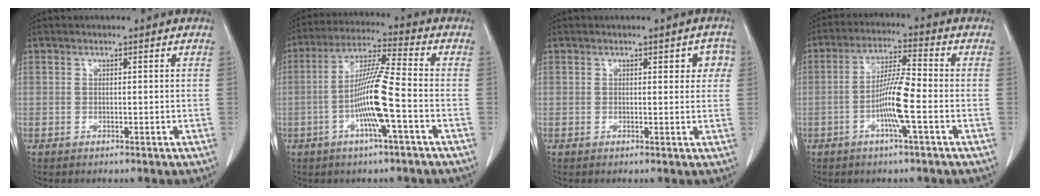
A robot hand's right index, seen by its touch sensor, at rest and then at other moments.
{"total": 10.7, "force": [-2.9, -0.2, 10.3], "torque": [-0.200, 0.002, -0.060]}
{"total": 3.1, "force": [1.0, 1.5, 2.5], "torque": [-0.017, 0.009, 0.008]}
{"total": 8.0, "force": [-2.3, 0.0, 7.6], "torque": [-0.149, 0.002, -0.048]}